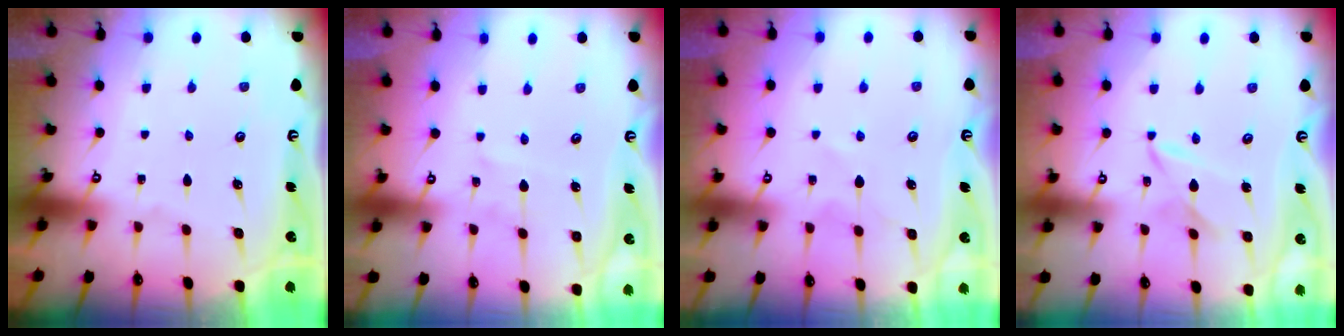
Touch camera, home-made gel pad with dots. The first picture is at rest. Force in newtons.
{"total": 1.6, "press": 1.6, "slide": 0.1}
{"total": 5.6, "press": 5.5, "slide": 0.7}
{"total": 4.5, "press": 4.5, "slide": 0.4}